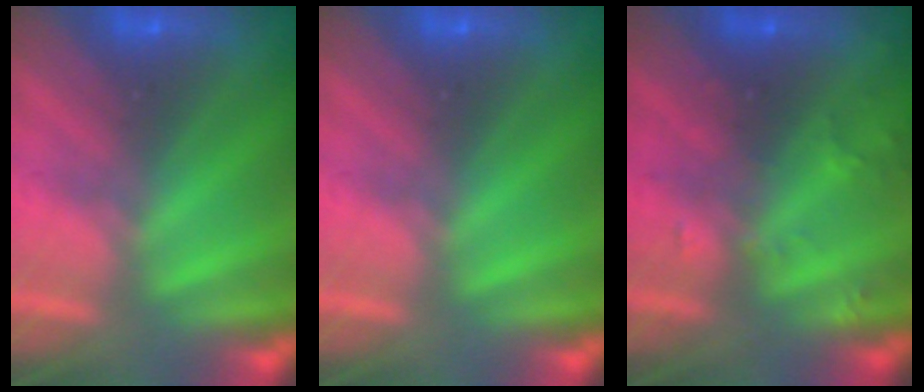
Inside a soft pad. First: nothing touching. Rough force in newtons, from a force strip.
{"total": 0.0}
{"total": 2.4}